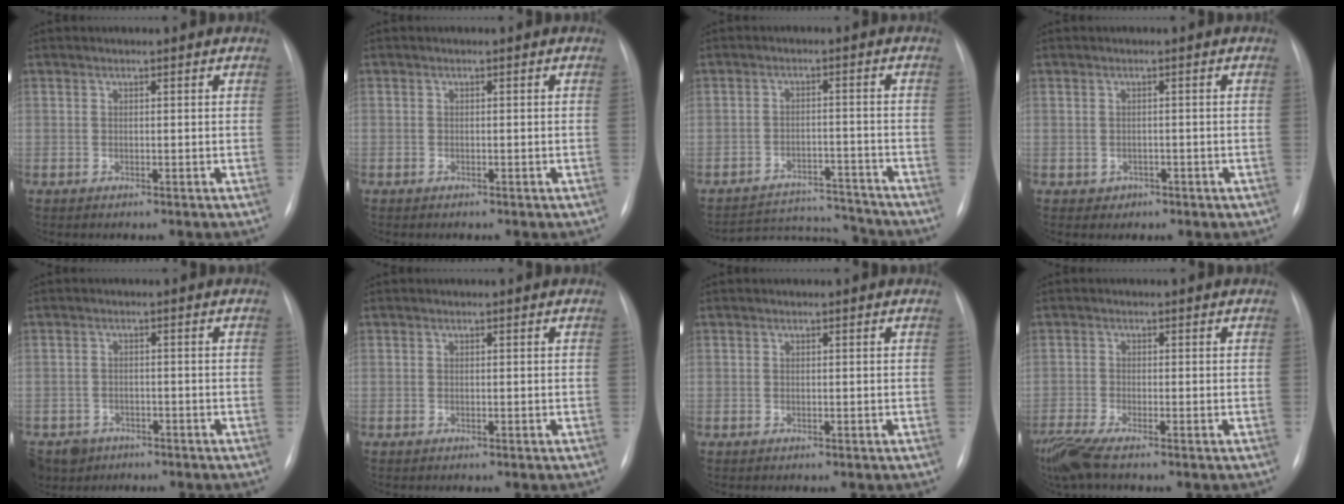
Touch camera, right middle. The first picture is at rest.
{"total": 0.5, "force": [-0.4, 0.3, 0.2], "torque": [-0.005, 0.004, -0.006]}
{"total": 10.6, "force": [-10.6, 0.8, -0.2], "torque": [0.002, 0.011, -0.156]}
{"total": 1.9, "force": [-0.8, 1.7, 0.2], "torque": [-0.004, 0.008, -0.003]}
{"total": 6.3, "force": [-4.6, 4.2, 0.8], "torque": [-0.016, 0.001, -0.074]}
{"total": 0.0}
{"total": 0.0}
{"total": 5.8, "force": [-4.4, 0.5, 3.7], "torque": [-0.083, -0.020, -0.088]}